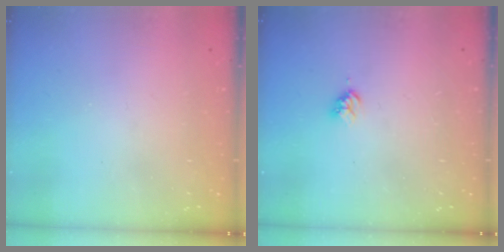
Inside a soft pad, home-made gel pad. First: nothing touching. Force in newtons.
{"total": 2.9, "press": 2.9, "slide": 0.4}